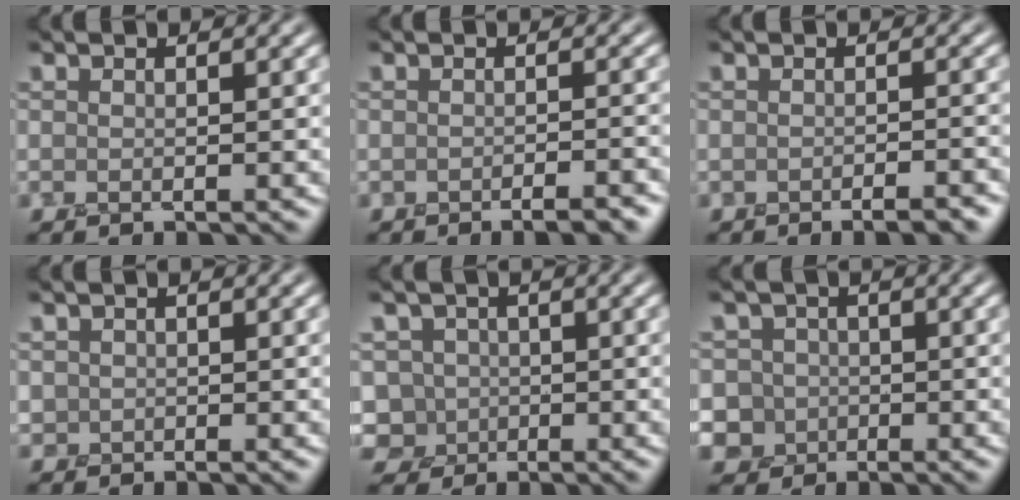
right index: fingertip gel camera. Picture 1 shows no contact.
{"total": 2.5, "force": [-1.8, 0.5, 1.6], "torque": [-0.009, 0.008, -0.024]}
{"total": 2.2, "force": [-1.6, 0.4, 1.4], "torque": [-0.009, 0.007, -0.021]}
{"total": 0.8, "force": [0.3, 0.5, -0.5], "torque": [0.018, 0.004, 0.006]}
{"total": 3.7, "force": [0.1, 3.7, 0.5], "torque": [0.007, 0.027, -0.015]}
{"total": 5.4, "force": [0.0, 5.3, 0.8], "torque": [-0.007, 0.028, -0.023]}